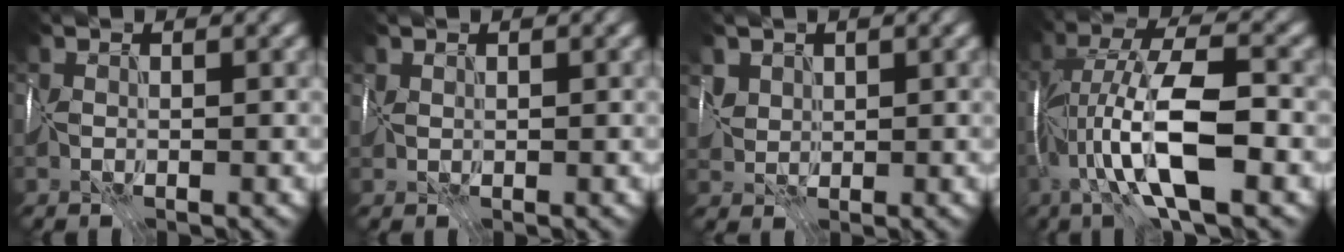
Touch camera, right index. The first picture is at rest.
{"total": 0.7, "force": [0.6, -0.1, -0.4], "torque": [0.014, 0.001, 0.012]}
{"total": 1.6, "force": [1.3, 0.9, -0.2], "torque": [0.008, -0.006, 0.036]}
{"total": 9.0, "force": [-2.8, 1.9, 8.3], "torque": [-0.144, 0.014, -0.058]}